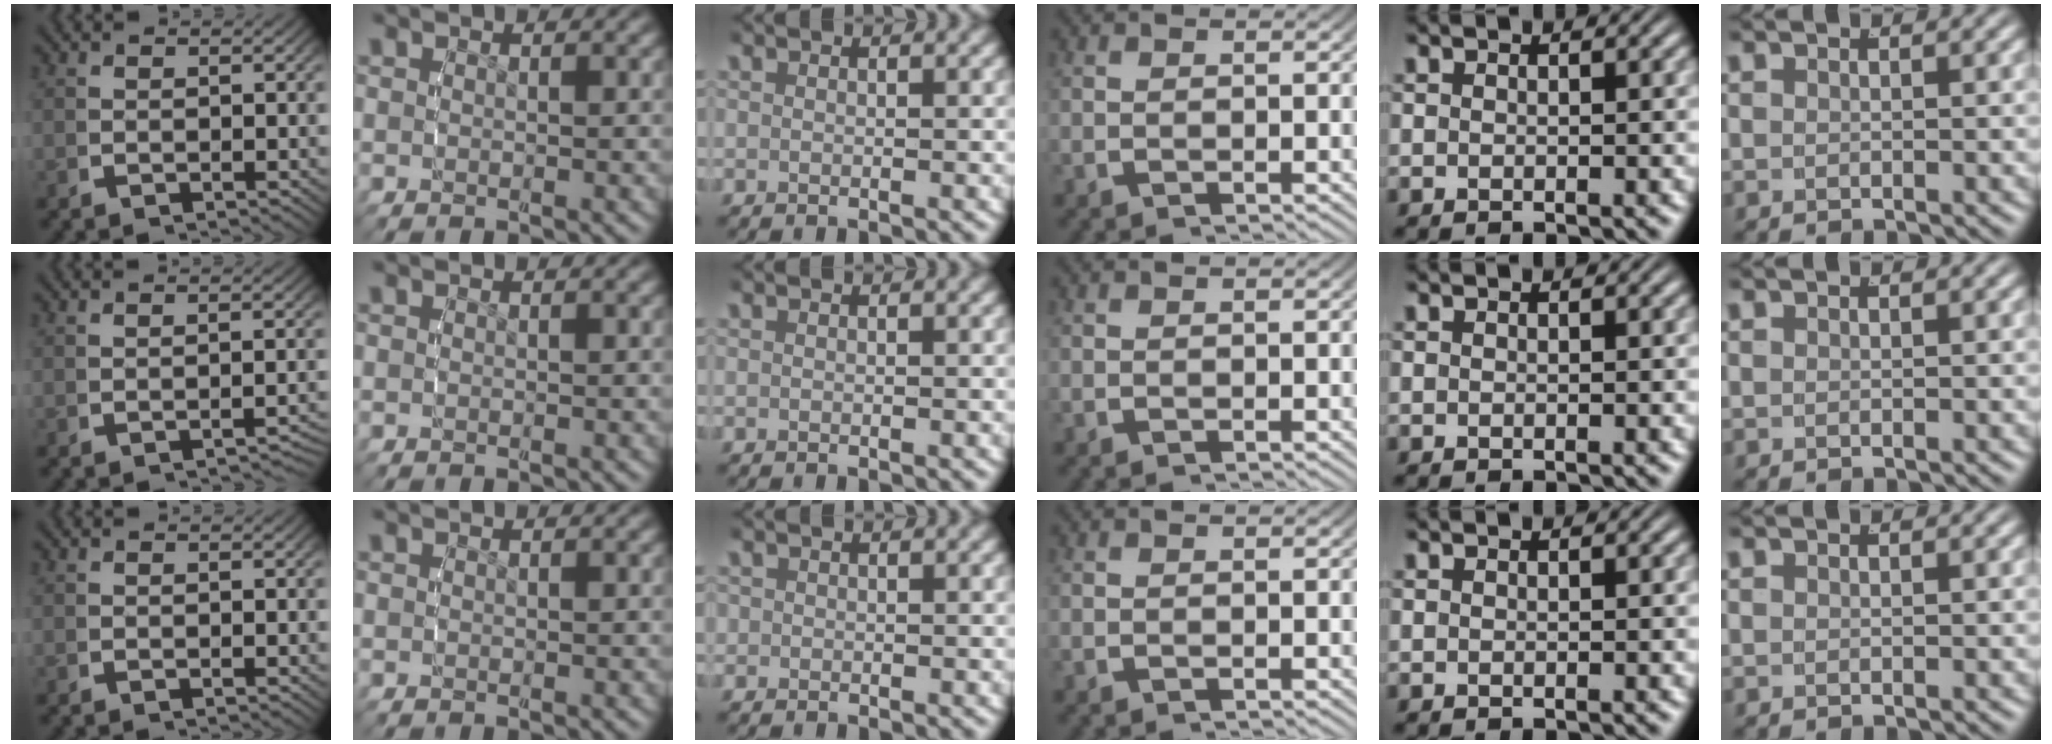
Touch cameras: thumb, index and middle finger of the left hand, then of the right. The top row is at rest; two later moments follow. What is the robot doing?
{"motion": "lift_and_place", "object": "condiment"}